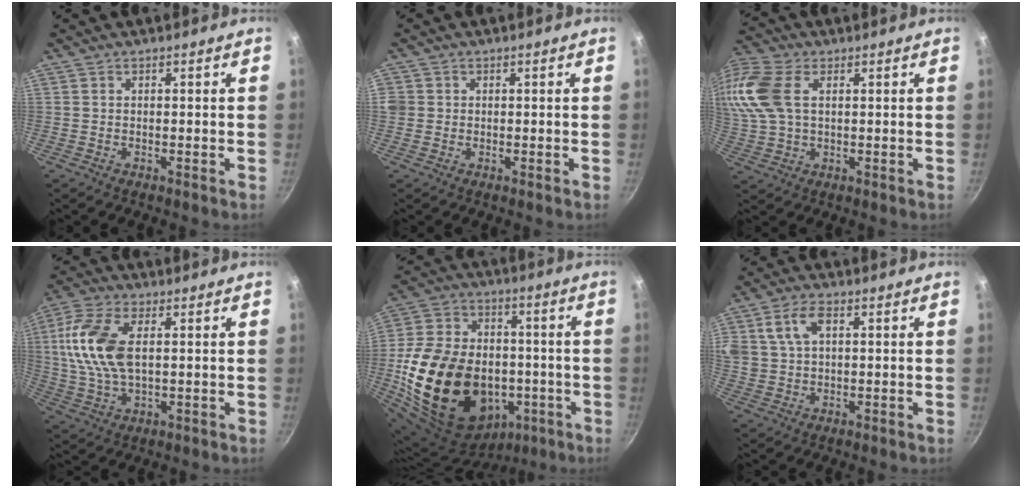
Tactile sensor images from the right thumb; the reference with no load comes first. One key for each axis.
{"total": 2.1, "fx": 0.0, "fy": 2.0, "fz": 0.6, "tx": -0.007, "ty": 0.005, "tz": -0.004}
{"total": 14.9, "fx": 3.7, "fy": 9.7, "fz": 10.6, "tx": -0.244, "ty": 0.021, "tz": 0.067}
{"total": 13.5, "fx": 2.2, "fy": 7.2, "fz": 11.2, "tx": -0.227, "ty": 0.008, "tz": 0.036}
{"total": 28.8, "fx": -5.6, "fy": 20.6, "fz": 19.4, "tx": -0.340, "ty": 0.047, "tz": -0.075}
{"total": 7.9, "fx": 2.4, "fy": 5.0, "fz": 5.6, "tx": -0.103, "ty": 0.008, "tz": 0.043}